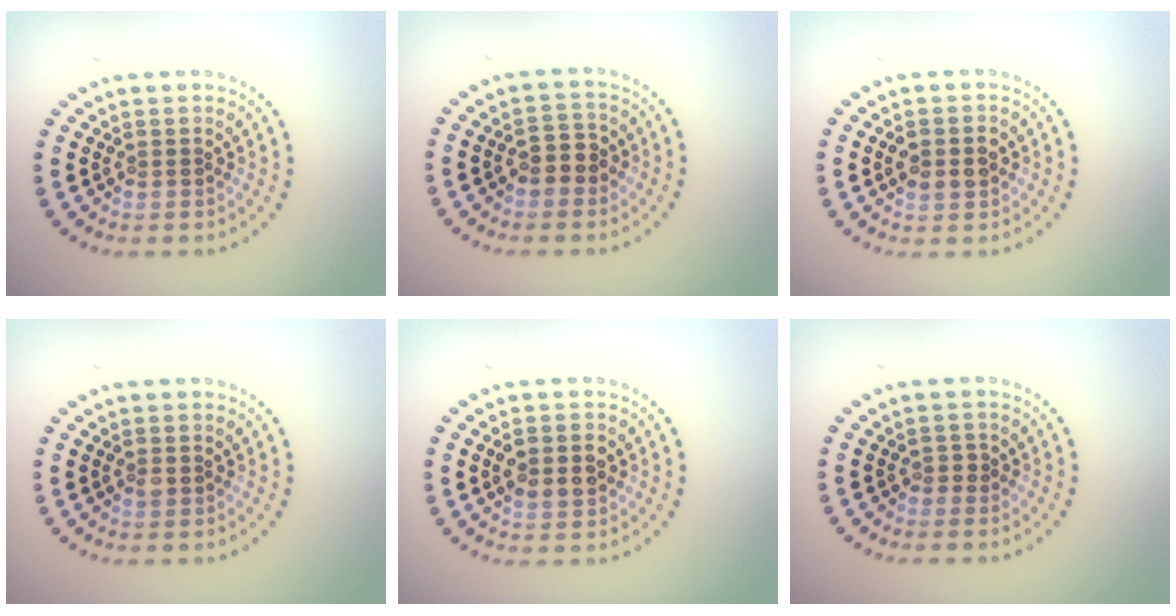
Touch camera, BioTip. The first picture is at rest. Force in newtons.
{"total": 2.4, "press": 2.3, "slide": 0.6}
{"total": 2.9, "press": 2.9, "slide": 0.1}
{"total": 0.7, "press": 0.7, "slide": 0.1}
{"total": 3.0, "press": 3.0, "slide": 0.1}
{"total": 0.6, "press": 0.2, "slide": 0.6}